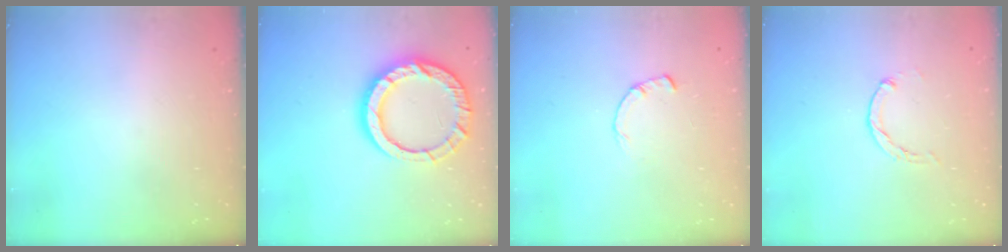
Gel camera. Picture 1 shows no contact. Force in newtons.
{"total": 14.6, "press": 14.5, "slide": 1.3}
{"total": 0.8, "press": 0.8, "slide": 0.2}
{"total": 0.0}